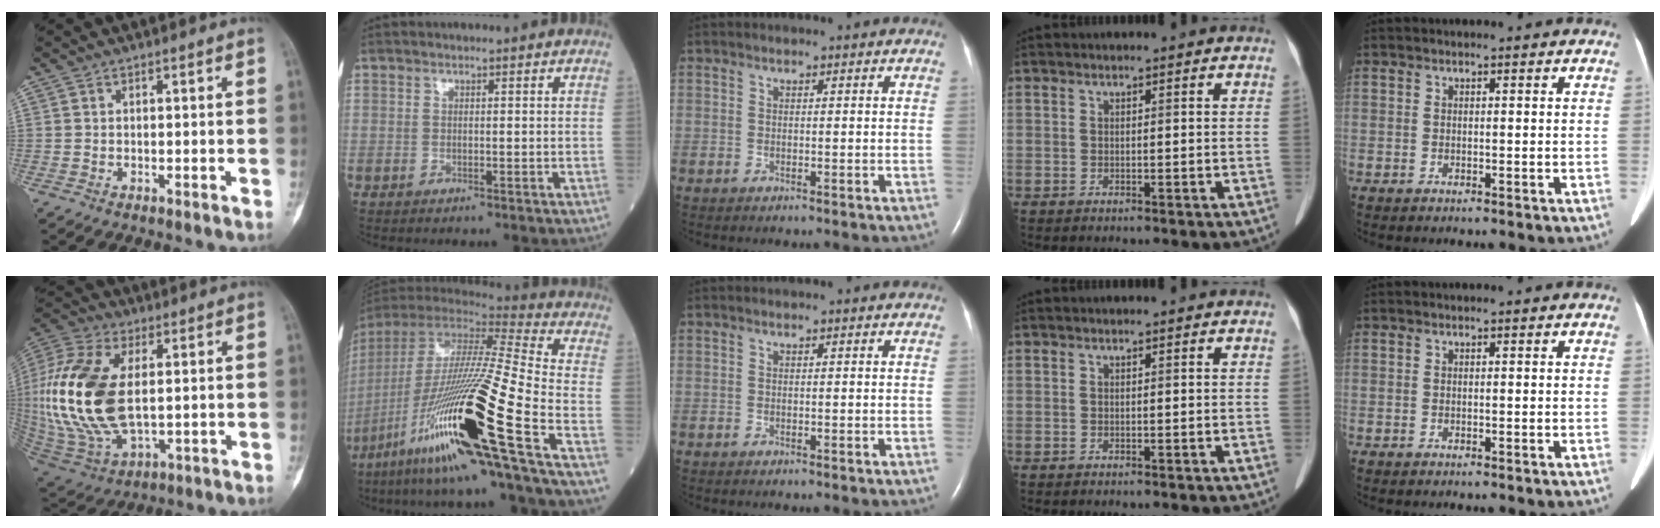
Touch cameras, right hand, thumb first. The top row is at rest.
{"thumb": {"total": 22.5, "force": [1.5, 12.3, 18.8], "torque": [-0.412, -0.010, 0.036]}, "index": {"total": 29.3, "force": [-13.0, -0.1, 26.3], "torque": [-0.510, -0.067, -0.248]}}